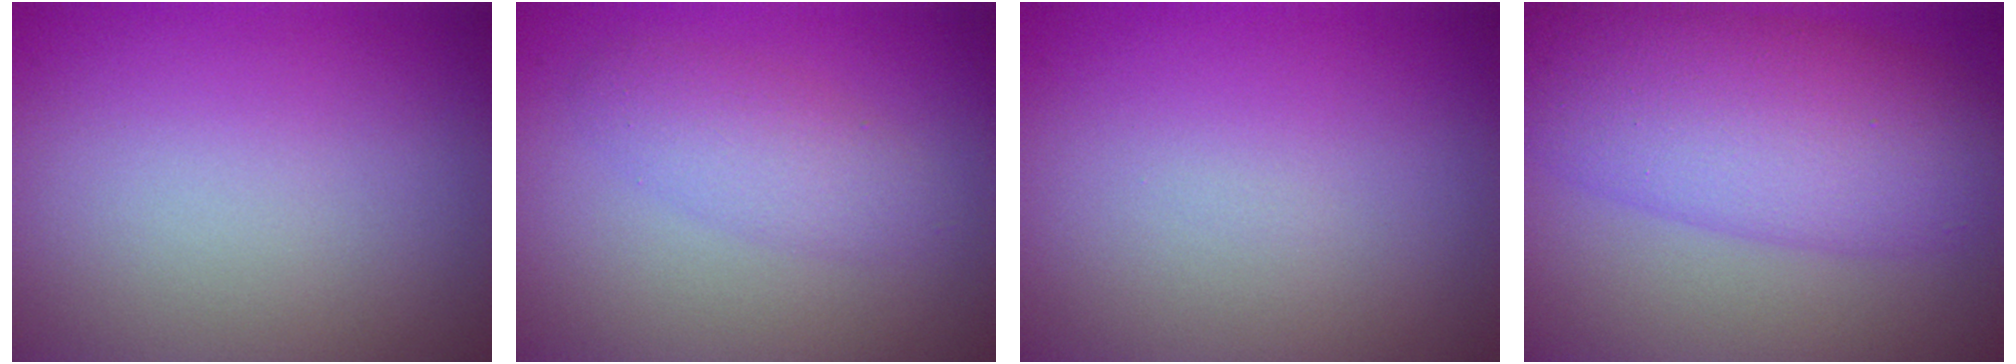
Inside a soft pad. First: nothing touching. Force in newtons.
{"total": 2.4, "press": 2.4, "slide": 0.1}
{"total": 0.0}
{"total": 8.1, "press": 8.1, "slide": 0.0}